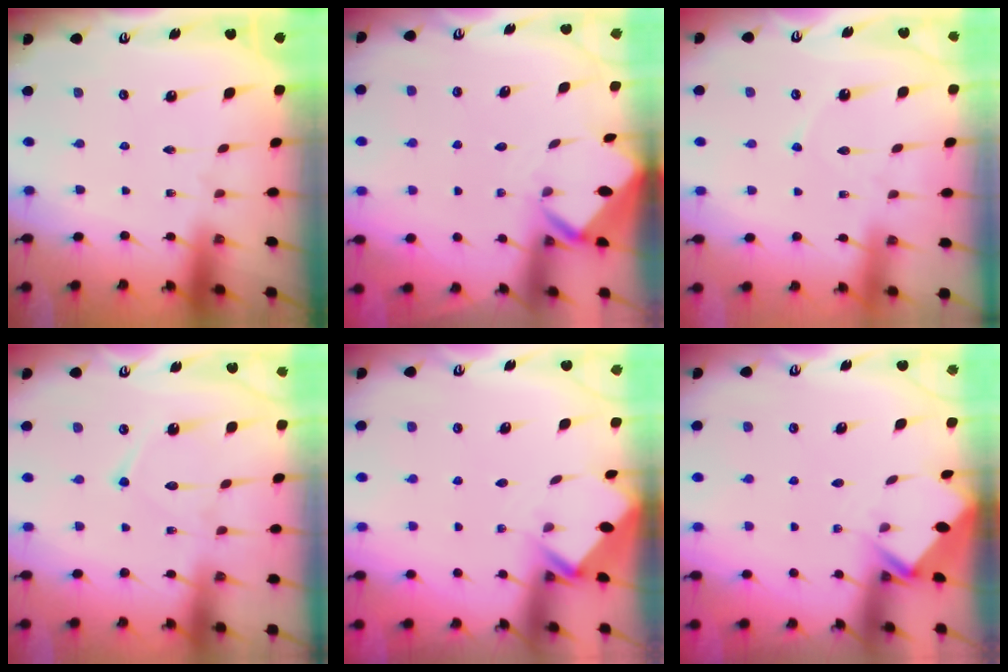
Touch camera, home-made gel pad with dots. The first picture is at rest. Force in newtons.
{"total": 2.8, "press": 2.8, "slide": 0.1}
{"total": 3.9, "press": 3.9, "slide": 0.3}
{"total": 8.9, "press": 8.9, "slide": 0.8}
{"total": 2.5, "press": 2.5, "slide": 0.2}
{"total": 2.8, "press": 2.8, "slide": 0.2}